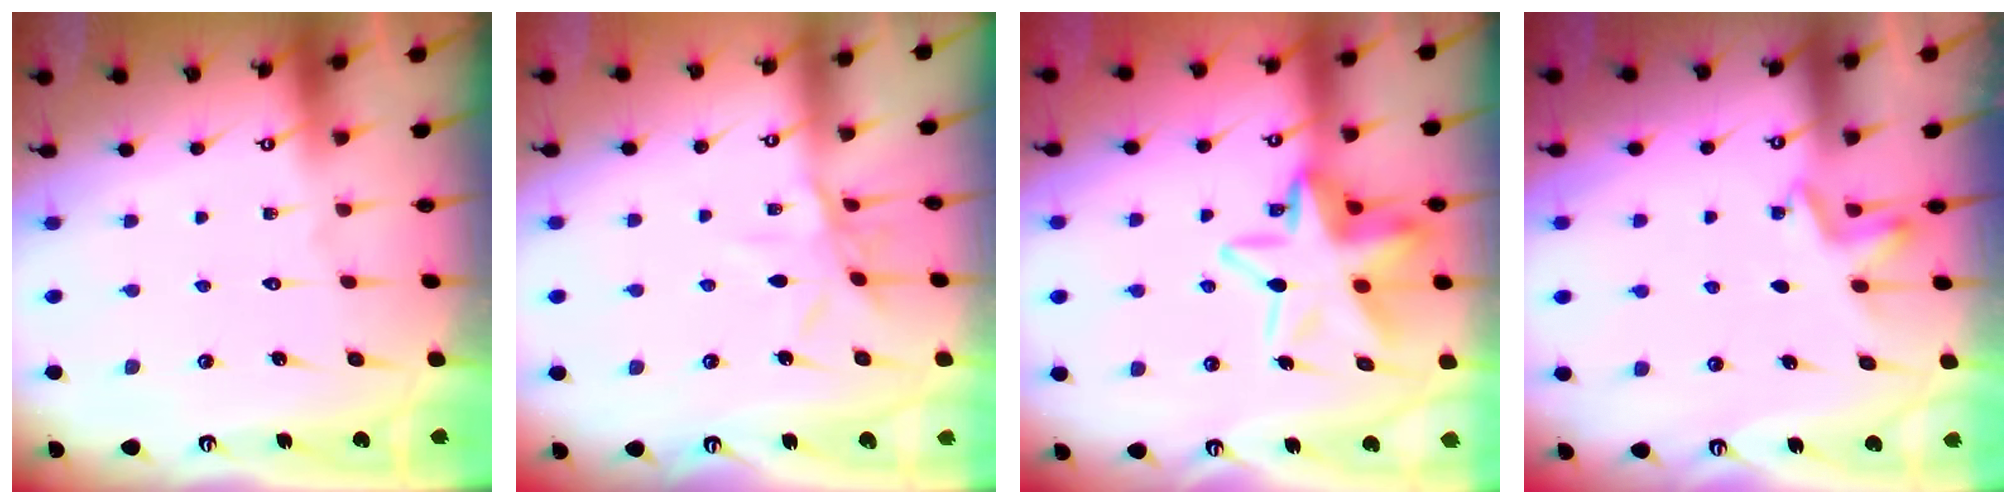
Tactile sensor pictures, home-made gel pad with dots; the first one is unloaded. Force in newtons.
{"total": 8.5, "press": 8.5, "slide": 0.5}
{"total": 15.6, "press": 15.4, "slide": 2.6}
{"total": 2.4, "press": 2.2, "slide": 1.1}